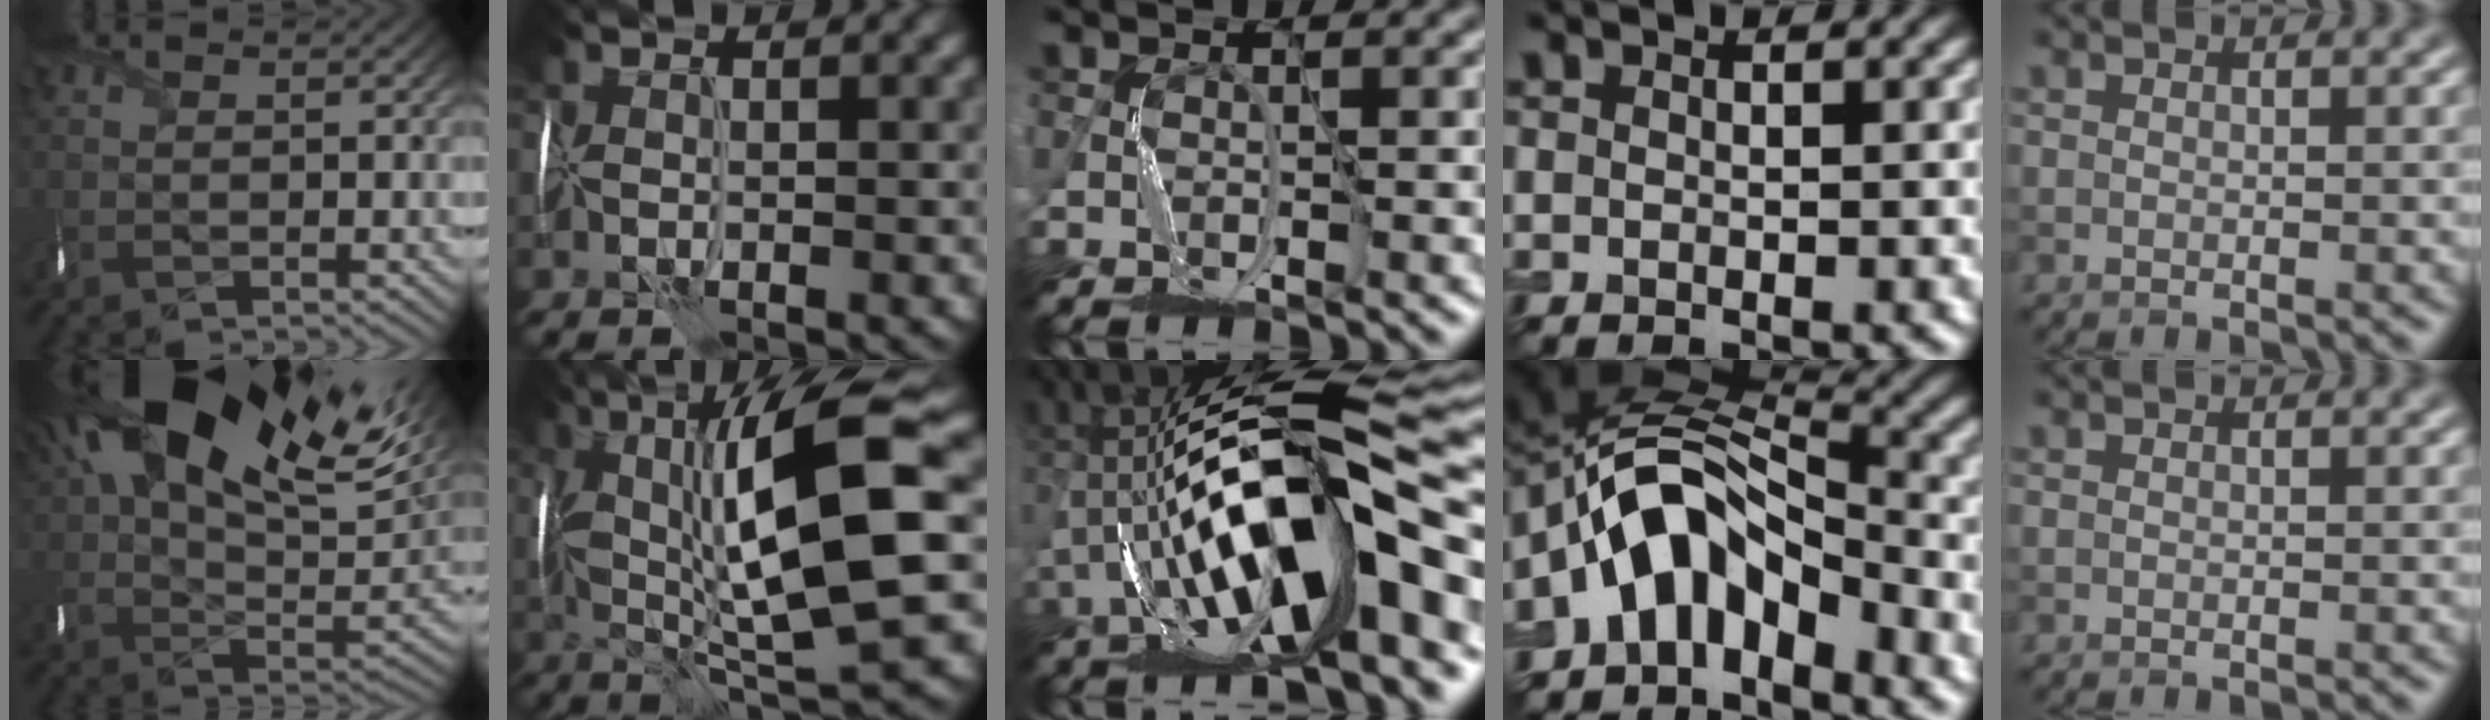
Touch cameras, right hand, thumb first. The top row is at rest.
{"thumb": {"total": 24.3, "force": [12.3, 12.7, 16.7], "torque": [-0.311, 0.054, 0.197]}, "index": {"total": 13.9, "force": [1.9, 3.2, 13.4], "torque": [-0.216, 0.009, 0.037]}, "middle": {"total": 15.1, "force": [-2.2, 4.6, 14.2], "torque": [-0.249, 0.033, -0.038]}, "ring": {"total": 8.3, "force": [-4.1, 5.0, 5.2], "torque": [-0.071, 0.016, -0.081]}}